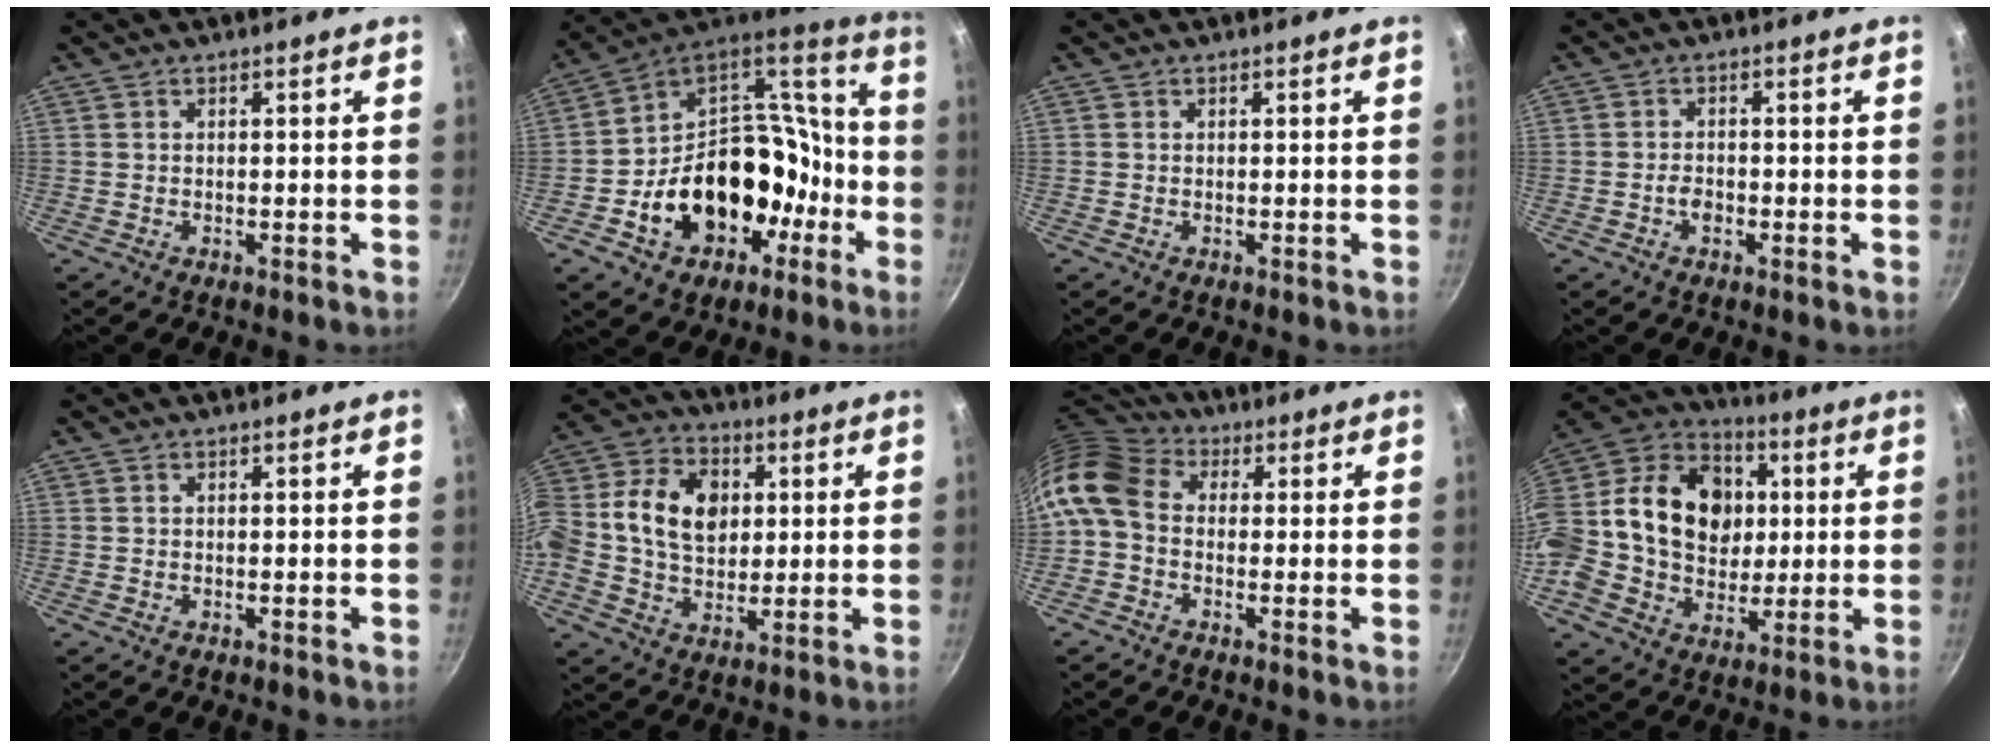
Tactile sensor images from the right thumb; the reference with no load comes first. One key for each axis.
{"total": 25.0, "fx": -7.9, "fy": 18.7, "fz": 14.5, "tx": -0.210, "ty": 0.083, "tz": -0.109}
{"total": 0.0}
{"total": 2.1, "fx": -0.9, "fy": 1.2, "fz": 1.5, "tx": -0.022, "ty": 0.010, "tz": -0.019}
{"total": 0.0}
{"total": 18.0, "fx": 2.4, "fy": 13.4, "fz": 11.8, "tx": -0.197, "ty": 0.022, "tz": 0.027}
{"total": 11.2, "fx": 0.0, "fy": 8.7, "fz": 7.2, "tx": -0.139, "ty": 0.030, "tz": -0.020}
{"total": 26.4, "fx": 2.8, "fy": 20.9, "fz": 16.0, "tx": -0.285, "ty": 0.035, "tz": 0.045}